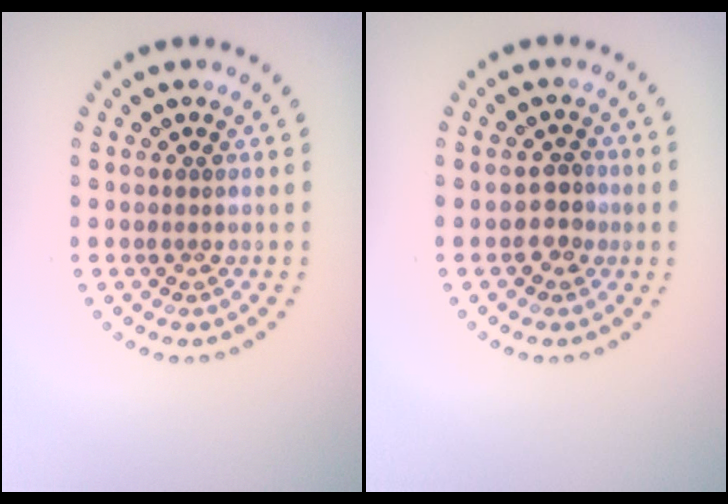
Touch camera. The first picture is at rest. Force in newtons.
{"total": 2.0, "press": 1.7, "slide": 0.9}